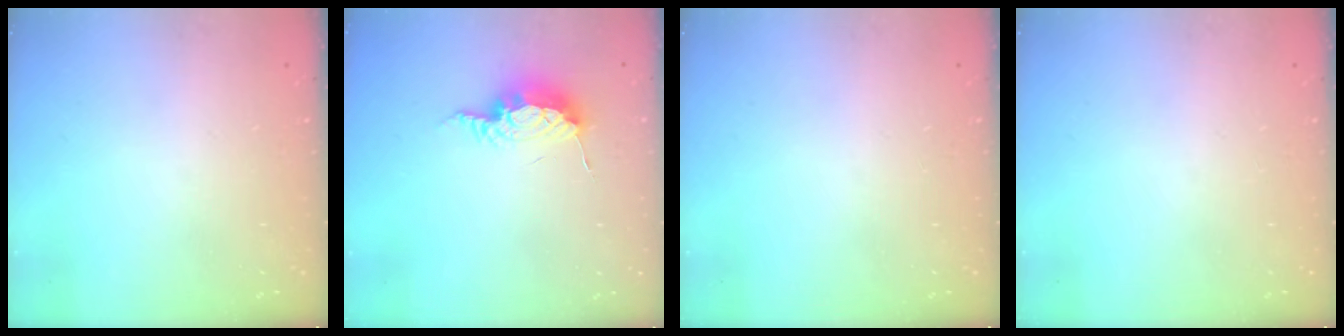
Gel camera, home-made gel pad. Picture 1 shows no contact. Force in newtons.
{"total": 8.7, "press": 8.6, "slide": 0.9}
{"total": 0.0}
{"total": 0.0}